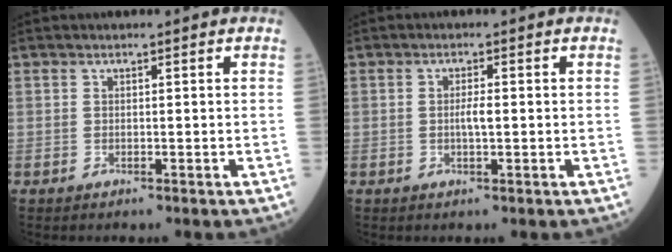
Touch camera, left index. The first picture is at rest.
{"total": 1.9, "force": [-0.3, 0.4, 1.9], "torque": [-0.038, -0.002, -0.006]}